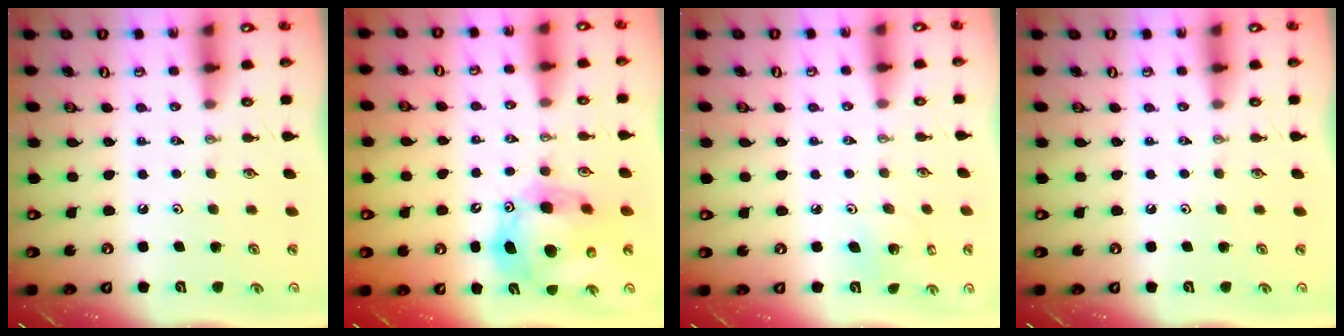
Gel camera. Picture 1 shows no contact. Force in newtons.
{"total": 15.6, "press": 15.3, "slide": 2.5}
{"total": 3.5, "press": 3.5, "slide": 0.3}
{"total": 0.0}